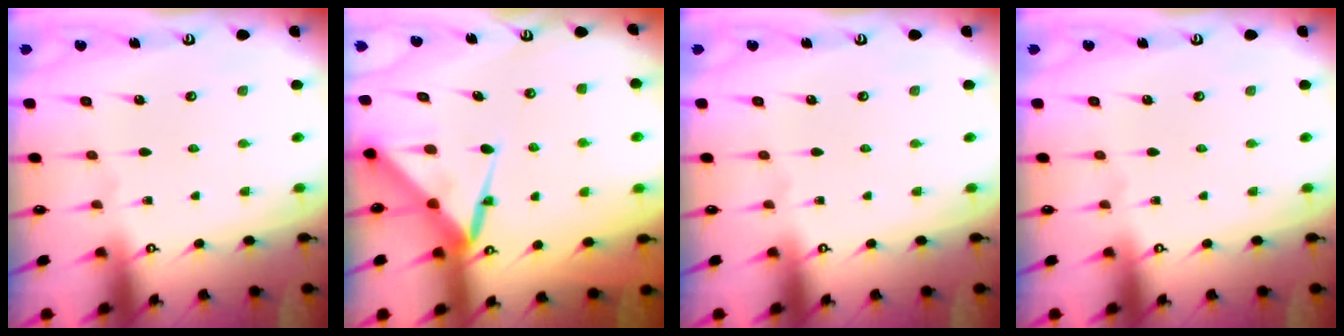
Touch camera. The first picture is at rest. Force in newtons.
{"total": 8.1, "press": 8.1, "slide": 0.9}
{"total": 0.0}
{"total": 0.0}